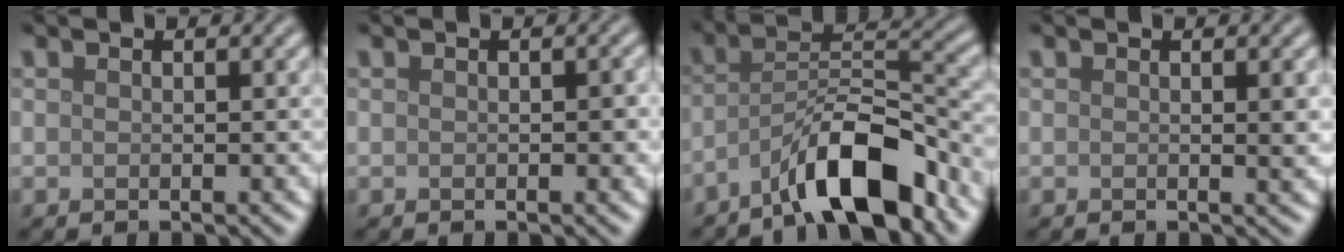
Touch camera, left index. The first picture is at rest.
{"total": 0.9, "force": [-0.1, 0.4, 0.8], "torque": [-0.010, -0.001, 0.001]}
{"total": 8.4, "force": [-5.7, 2.1, 5.9], "torque": [-0.095, 0.015, -0.099]}
{"total": 1.2, "force": [0.1, 0.2, 1.2], "torque": [-0.014, -0.001, 0.001]}